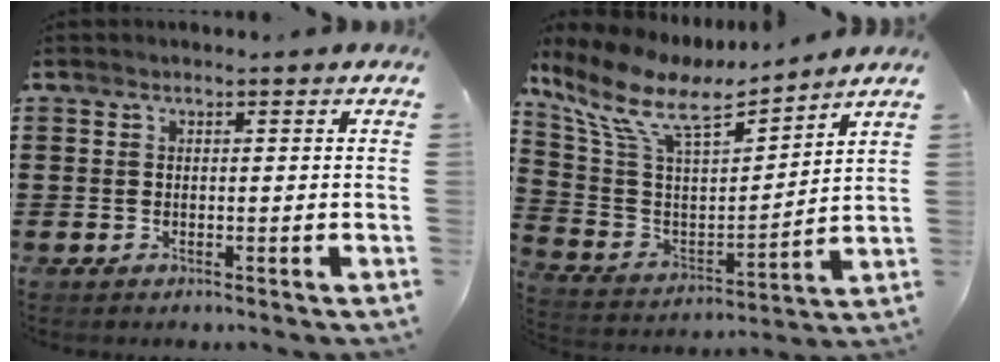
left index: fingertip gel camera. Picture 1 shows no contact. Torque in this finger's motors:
{"motor_torque": [2.14, 0.00, 0.43, 0.21]}